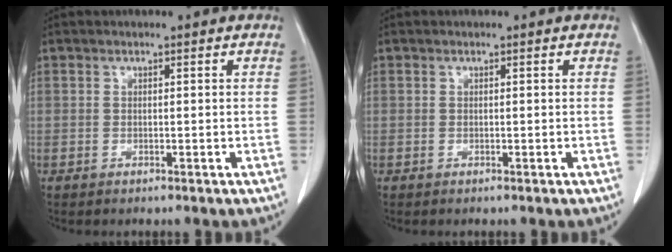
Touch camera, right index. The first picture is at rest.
{"total": 0.0}